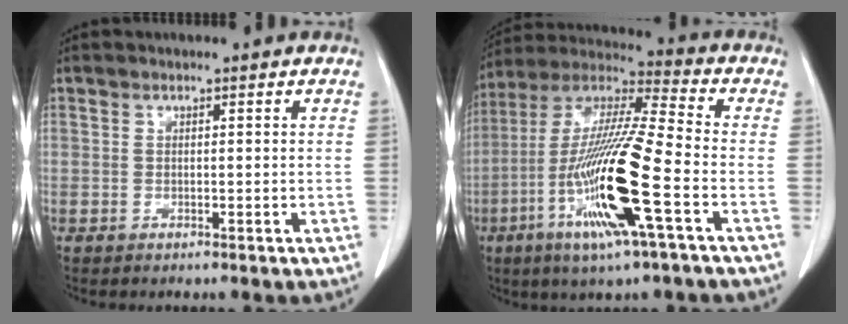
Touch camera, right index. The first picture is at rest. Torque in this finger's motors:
{"motor_torque": [2.14, 0.00, 0.60, 0.21]}